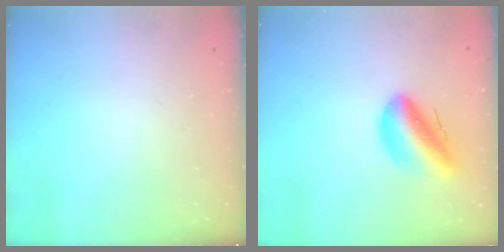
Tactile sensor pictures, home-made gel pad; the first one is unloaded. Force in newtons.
{"total": 12.6, "press": 12.0, "slide": 3.7}